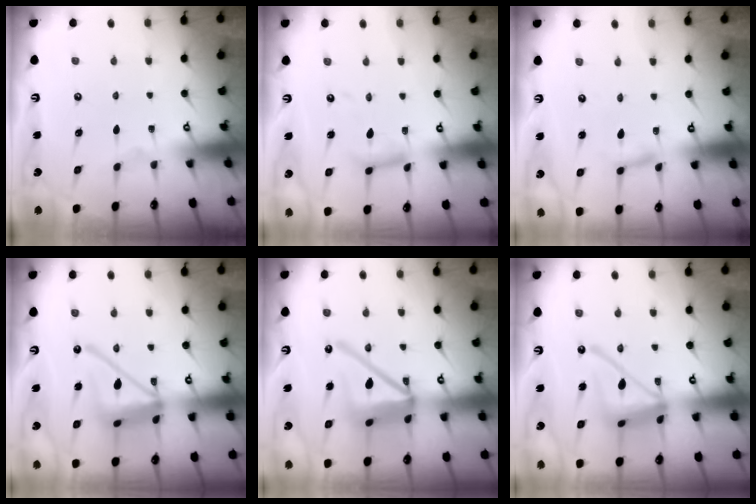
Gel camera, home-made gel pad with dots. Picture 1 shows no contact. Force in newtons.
{"total": 11.3, "press": 11.3, "slide": 1.1}
{"total": 2.7, "press": 2.7, "slide": 0.1}
{"total": 15.7, "press": 15.7, "slide": 1.6}
{"total": 17.1, "press": 17.0, "slide": 1.9}
{"total": 15.4, "press": 15.3, "slide": 1.4}